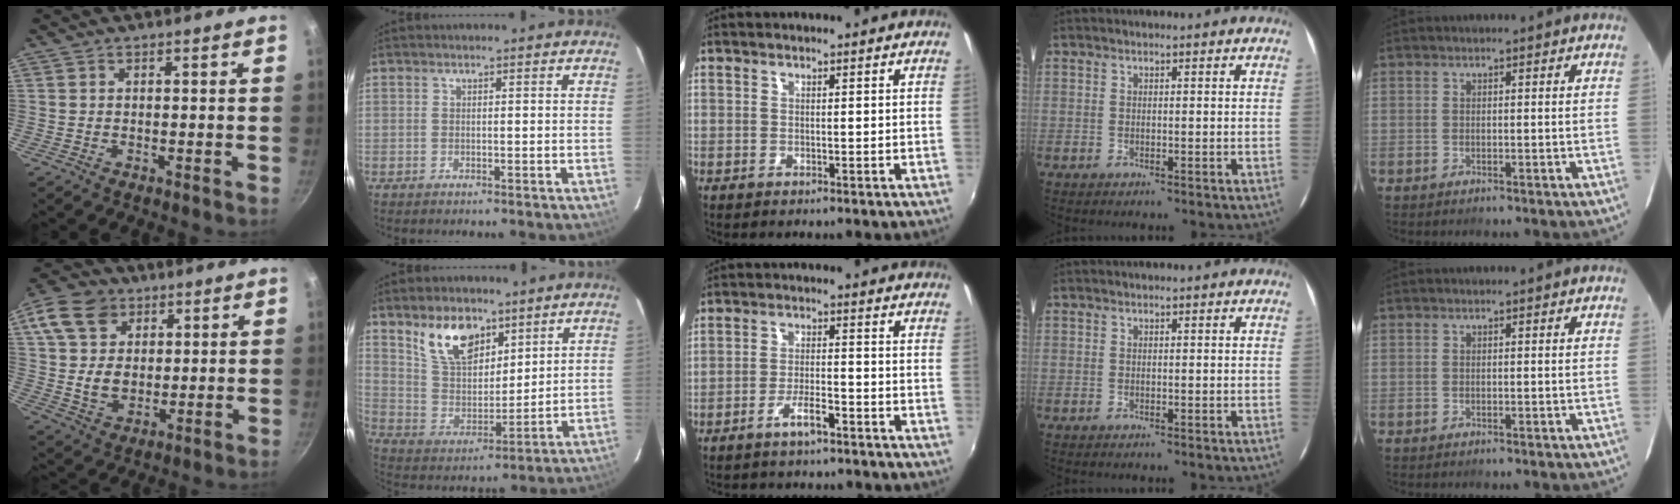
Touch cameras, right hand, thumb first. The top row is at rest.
{"thumb": {"total": 15.9, "force": [6.1, 12.2, 8.1], "torque": [-0.149, -0.003, 0.109]}, "index": {"total": 12.0, "force": [7.6, 6.4, 6.6], "torque": [-0.125, 0.011, 0.153]}, "middle": {"total": 4.4, "force": [-3.5, 1.1, 2.4], "torque": [-0.060, 0.003, -0.059]}}